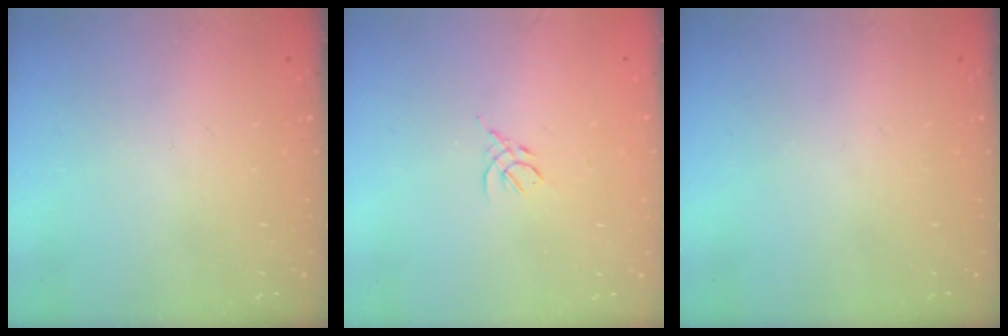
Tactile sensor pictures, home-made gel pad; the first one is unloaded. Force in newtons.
{"total": 3.0, "press": 3.0, "slide": 0.7}
{"total": 0.0}